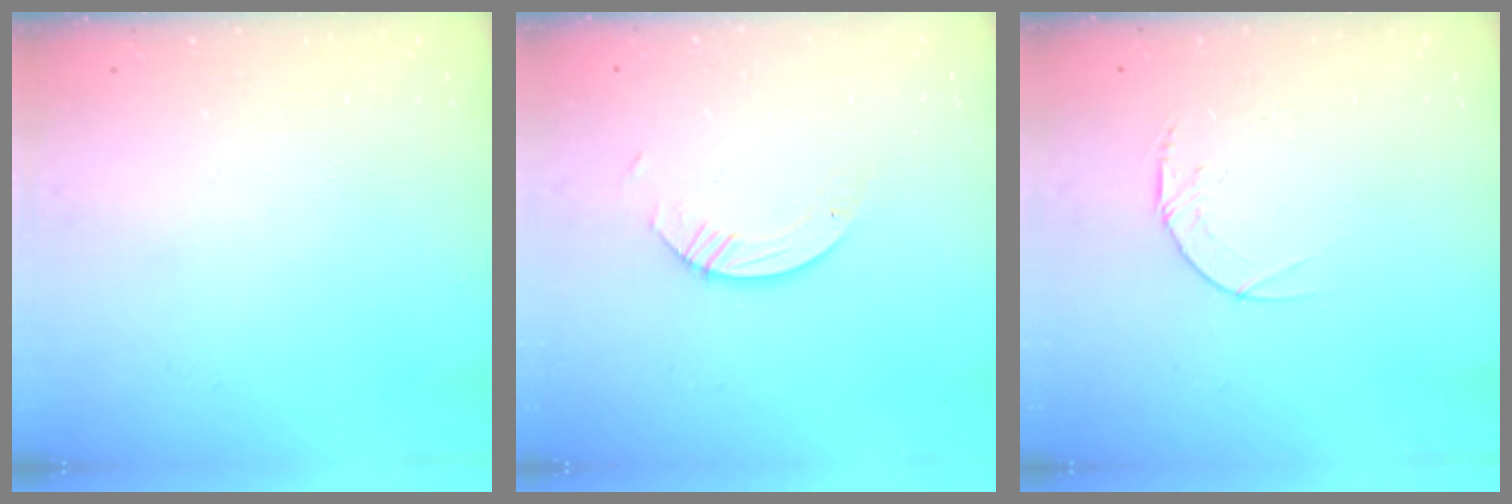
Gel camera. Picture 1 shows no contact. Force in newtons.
{"total": 3.7, "press": 3.7, "slide": 0.3}
{"total": 4.6, "press": 4.6, "slide": 0.4}